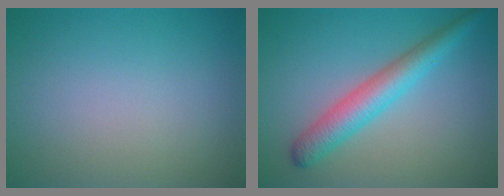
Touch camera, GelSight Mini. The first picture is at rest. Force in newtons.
{"total": 4.3, "press": 4.3, "slide": 0.1}